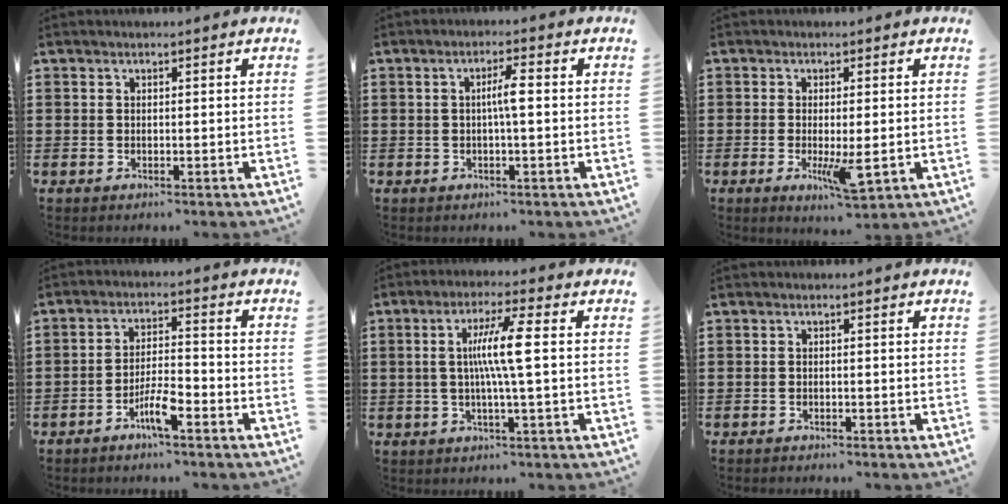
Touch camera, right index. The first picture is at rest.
{"total": 3.2, "force": [0.0, 0.3, 3.2], "torque": [-0.060, 0.000, -0.004]}
{"total": 5.8, "force": [-1.4, 1.4, 5.5], "torque": [-0.116, -0.021, -0.024]}
{"total": 4.9, "force": [-3.0, 0.8, 3.8], "torque": [-0.077, -0.001, -0.057]}
{"total": 7.2, "force": [0.4, 0.1, 7.2], "torque": [-0.133, -0.002, 0.001]}
{"total": 0.7, "force": [-0.7, 0.1, 0.0], "torque": [-0.002, 0.000, -0.015]}